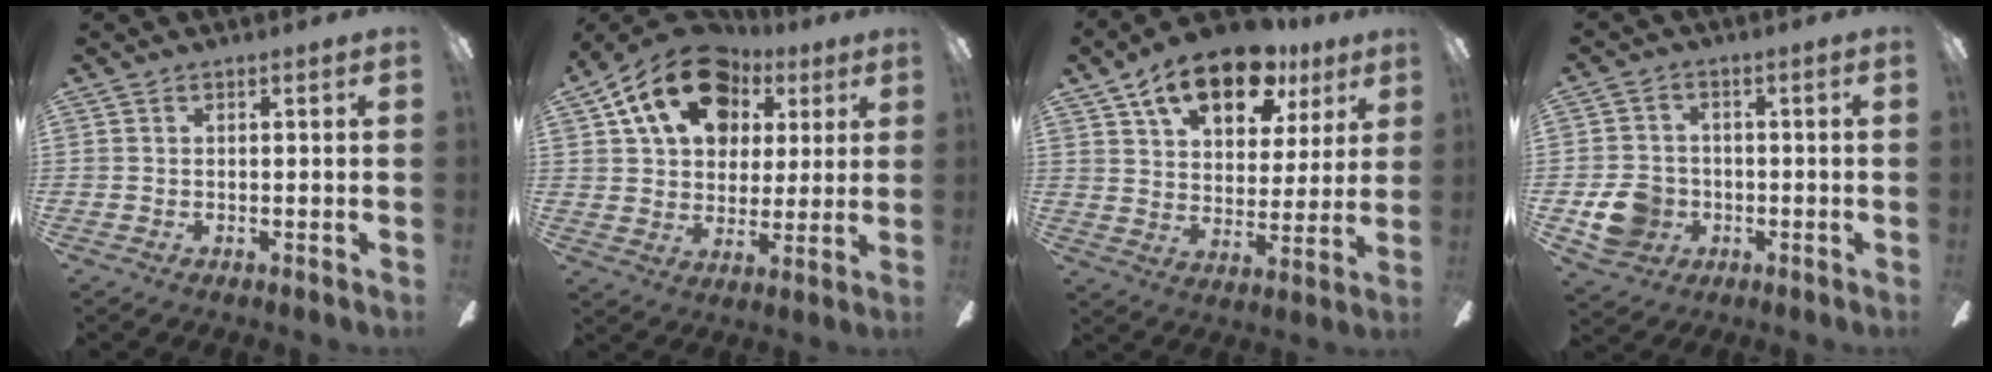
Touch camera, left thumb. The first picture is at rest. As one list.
[{"total": 19.2, "force": [9.7, 12.9, 10.4], "torque": [-0.181, -0.029, 0.177]}, {"total": 17.1, "force": [11.0, 8.6, 9.9], "torque": [-0.148, -0.050, 0.189]}, {"total": 8.4, "force": [-2.3, 7.3, 3.5], "torque": [-0.071, 0.018, -0.039]}]